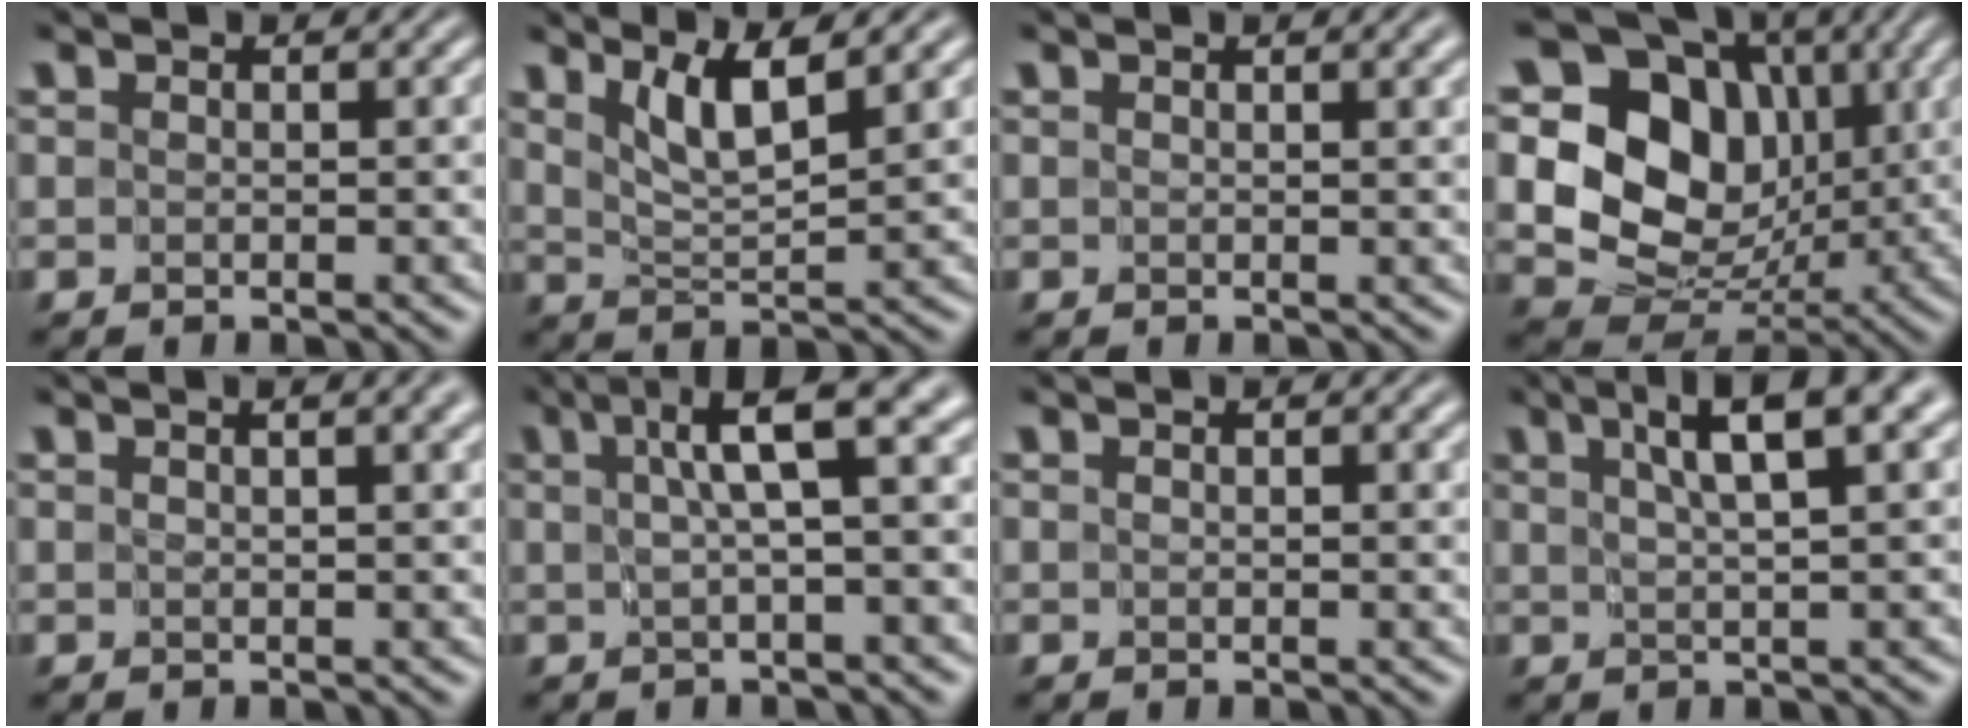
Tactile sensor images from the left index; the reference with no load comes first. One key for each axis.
{"total": 3.9, "fx": 2.4, "fy": 0.6, "fz": 3.0, "tx": -0.054, "ty": -0.006, "tz": 0.047}
{"total": 3.1, "fx": 1.5, "fy": 1.0, "fz": 2.5, "tx": -0.023, "ty": 0.003, "tz": 0.009}
{"total": 11.3, "fx": 2.2, "fy": 9.2, "fz": 6.1, "tx": -0.107, "ty": -0.001, "tz": 0.026}
{"total": 6.7, "fx": 3.5, "fy": 3.0, "fz": 4.9, "tx": -0.016, "ty": 0.031, "tz": 0.014}
{"total": 6.0, "fx": 1.7, "fy": 1.3, "fz": 5.6, "tx": -0.071, "ty": 0.014, "tz": 0.020}
{"total": 1.6, "fx": 0.8, "fy": 0.3, "fz": 1.3, "tx": -0.014, "ty": -0.002, "tz": 0.012}
{"total": 5.5, "fx": 2.9, "fy": 0.9, "fz": 4.6, "tx": -0.056, "ty": 0.011, "tz": 0.043}